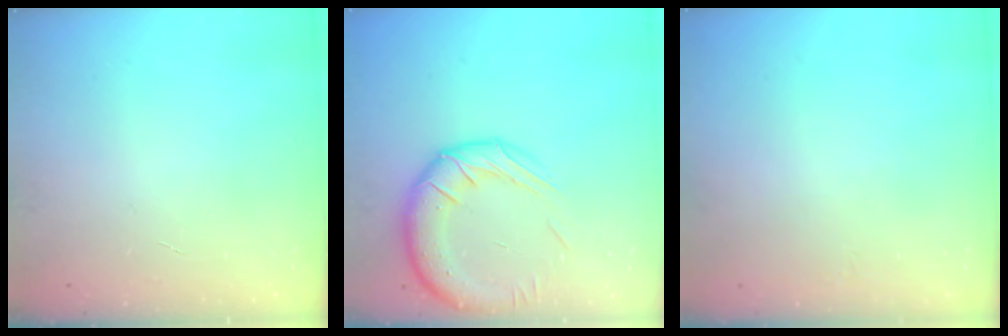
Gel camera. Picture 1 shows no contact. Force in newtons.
{"total": 18.2, "press": 17.8, "slide": 3.6}
{"total": 0.0}